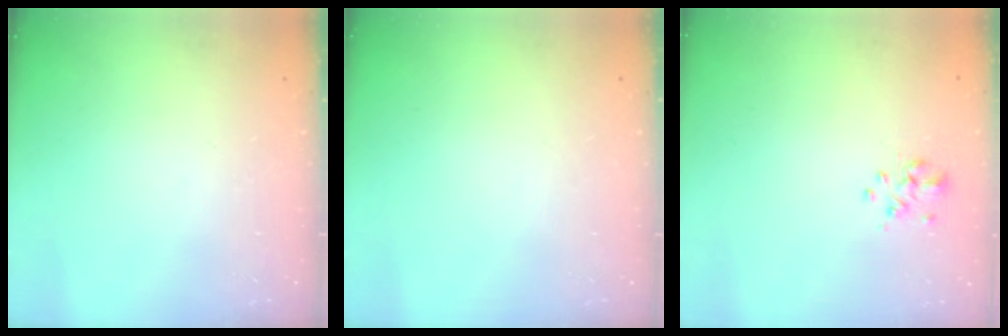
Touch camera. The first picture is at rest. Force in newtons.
{"total": 0.0}
{"total": 2.3, "press": 1.9, "slide": 1.2}